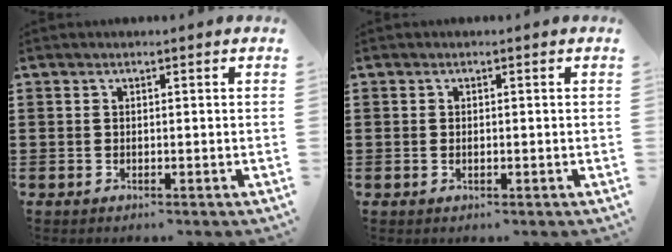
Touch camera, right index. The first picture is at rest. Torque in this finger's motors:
{"motor_torque": [0.00, 2.14, -0.01, -0.01]}